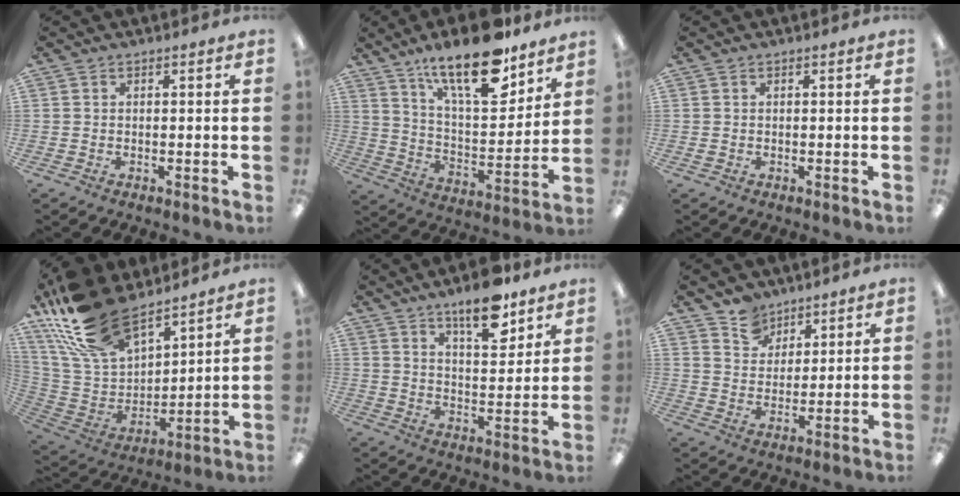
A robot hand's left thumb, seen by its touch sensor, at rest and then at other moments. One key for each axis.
{"total": 20.7, "fx": 14.5, "fy": 7.1, "fz": 12.9, "tx": -0.207, "ty": -0.087, "tz": 0.240}
{"total": 0.5, "fx": 0.1, "fy": 0.4, "fz": 0.3, "tx": -0.006, "ty": 0.004, "tz": 0.002}
{"total": 23.0, "fx": 17.1, "fy": 10.8, "fz": 11.0, "tx": -0.239, "ty": -0.090, "tz": 0.318}
{"total": 11.4, "fx": 8.4, "fy": 3.8, "fz": 6.7, "tx": -0.093, "ty": -0.046, "tz": 0.142}
{"total": 7.6, "fx": 6.1, "fy": 4.5, "fz": 0.5, "tx": -0.015, "ty": -0.038, "tz": 0.117}